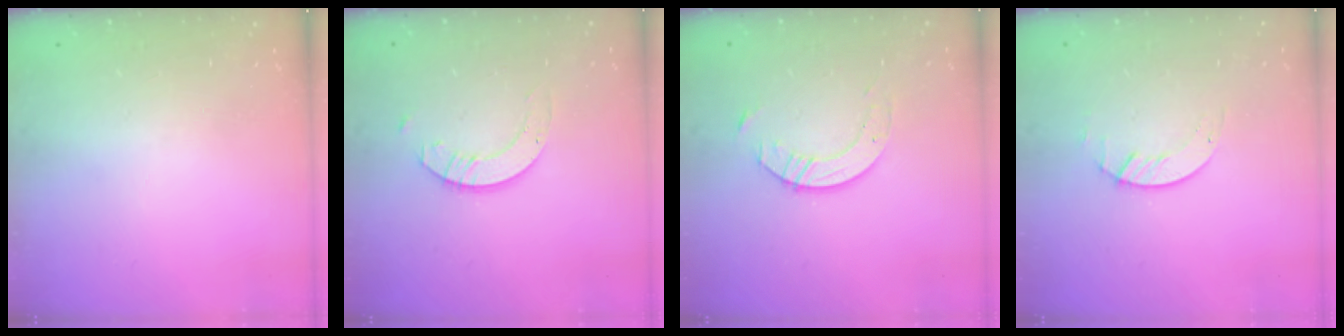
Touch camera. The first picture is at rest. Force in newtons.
{"total": 3.4, "press": 3.4, "slide": 0.0}
{"total": 5.3, "press": 5.3, "slide": 0.6}
{"total": 1.2, "press": 1.1, "slide": 0.2}